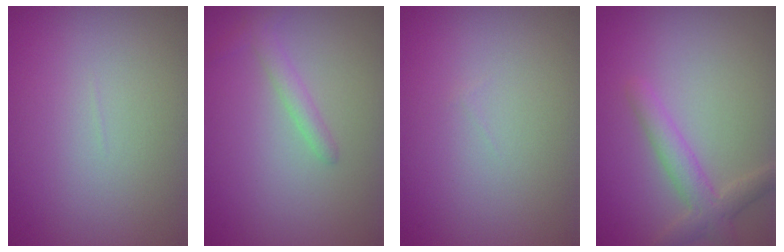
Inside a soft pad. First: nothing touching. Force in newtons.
{"total": 1.5, "press": 1.5, "slide": 0.1}
{"total": 0.0}
{"total": 2.8, "press": 2.8, "slide": 0.1}